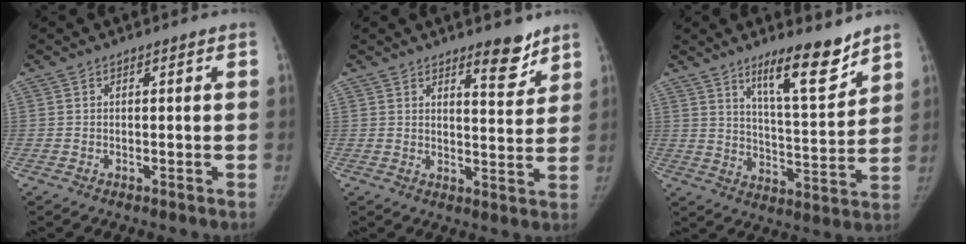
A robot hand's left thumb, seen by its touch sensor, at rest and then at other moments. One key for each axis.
{"total": 6.2, "fx": 4.7, "fy": 2.0, "fz": 3.5, "tx": -0.027, "ty": -0.038, "tz": 0.066}
{"total": 12.4, "fx": 8.9, "fy": 2.6, "fz": 8.3, "tx": -0.109, "ty": -0.072, "tz": 0.150}